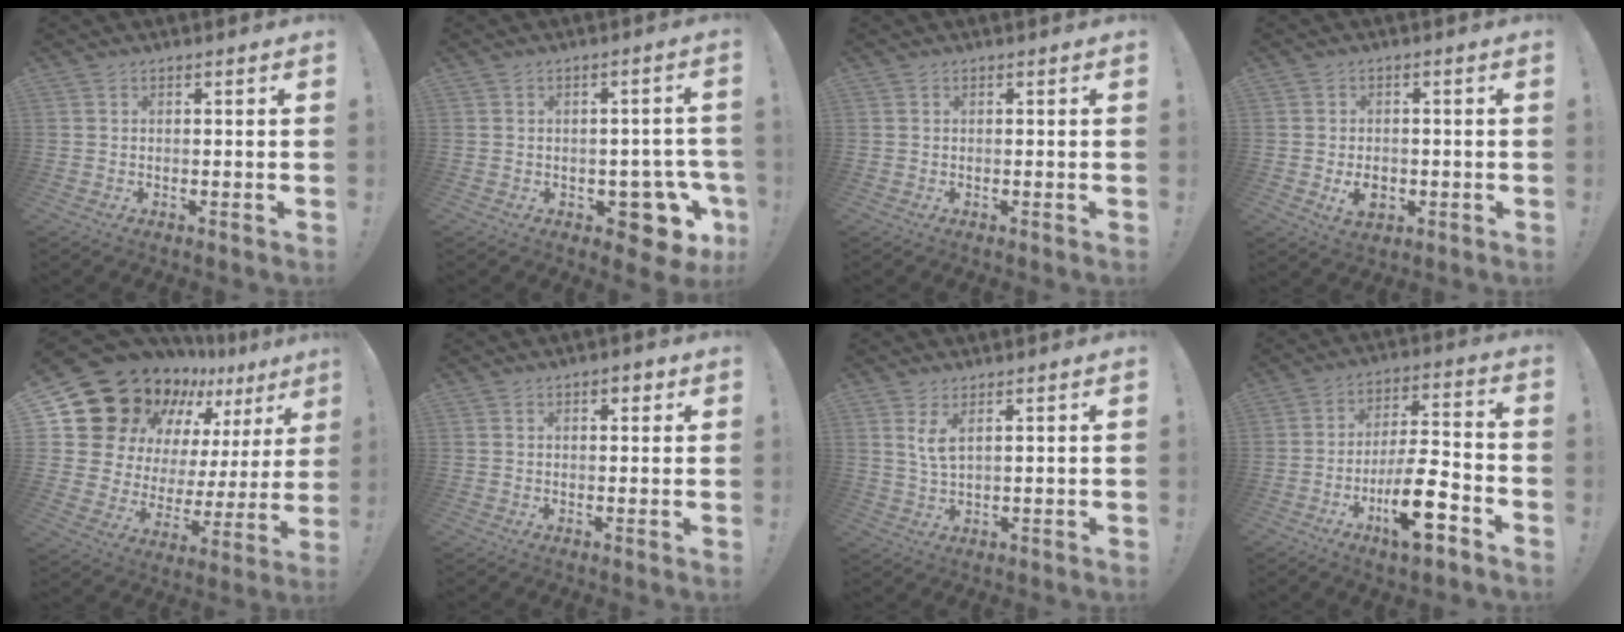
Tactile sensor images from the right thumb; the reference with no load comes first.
{"total": 9.3, "force": [-4.2, 5.5, 6.2], "torque": [-0.056, 0.026, -0.061]}
{"total": 0.9, "force": [0.2, -0.3, 0.8], "torque": [-0.013, 0.000, 0.002]}
{"total": 5.2, "force": [-1.3, 4.0, 3.1], "torque": [-0.035, 0.005, -0.021]}
{"total": 18.6, "force": [12.8, 10.5, 8.4], "torque": [-0.136, -0.101, 0.254]}
{"total": 2.1, "force": [1.0, 1.3, 1.2], "torque": [-0.010, -0.002, 0.013]}
{"total": 4.3, "force": [2.3, 1.1, 3.5], "torque": [-0.057, -0.012, 0.037]}
{"total": 15.8, "force": [-7.3, 5.3, 13.0], "torque": [-0.202, 0.041, -0.117]}